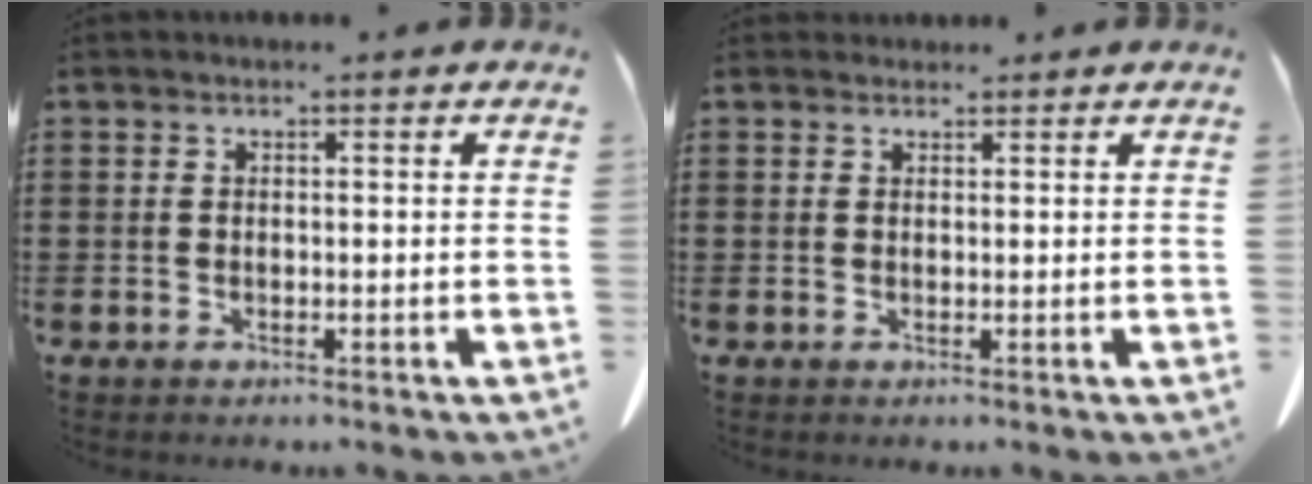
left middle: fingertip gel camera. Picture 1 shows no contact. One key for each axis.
{"total": 1.0, "fx": 0.9, "fy": 0.5, "fz": 0.0, "tx": 0.006, "ty": -0.002, "tz": 0.015}